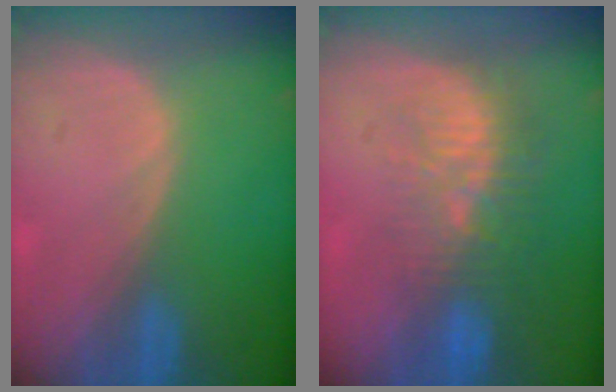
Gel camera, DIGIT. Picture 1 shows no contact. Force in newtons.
{"total": 9.3, "press": 8.6, "slide": 3.7}